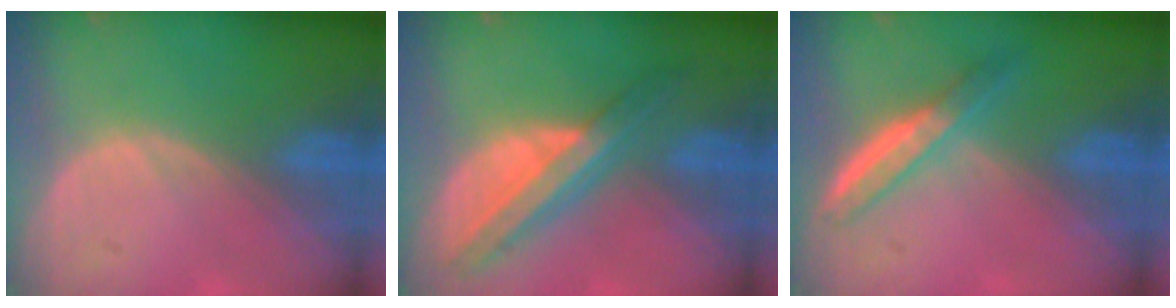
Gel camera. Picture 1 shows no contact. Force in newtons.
{"total": 8.2, "press": 6.9, "slide": 4.5}
{"total": 5.1, "press": 4.6, "slide": 2.2}